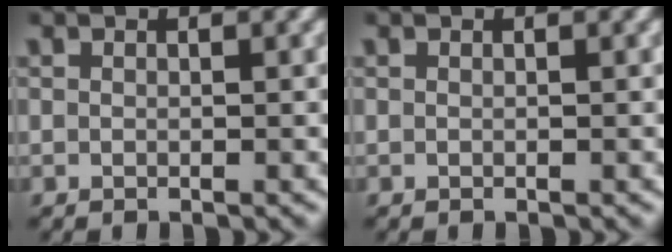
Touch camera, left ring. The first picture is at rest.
{"total": 0.0}